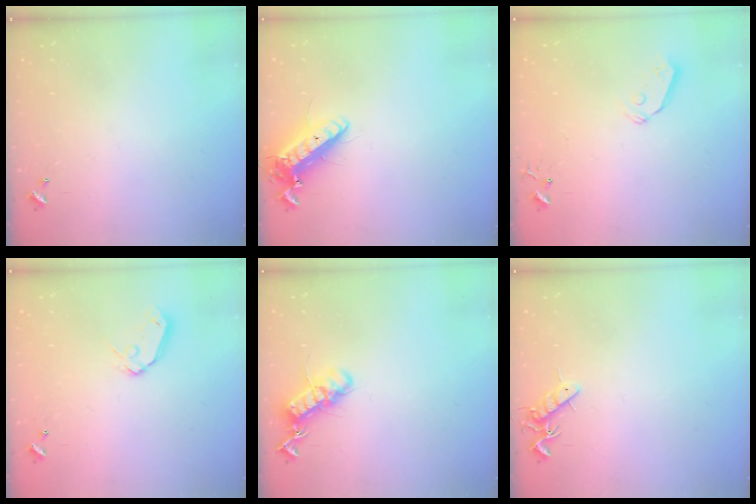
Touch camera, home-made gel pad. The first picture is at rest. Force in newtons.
{"total": 14.5, "press": 14.2, "slide": 2.9}
{"total": 6.4, "press": 6.4, "slide": 0.6}
{"total": 8.0, "press": 8.0, "slide": 1.0}
{"total": 13.3, "press": 13.3, "slide": 0.9}
{"total": 7.6, "press": 7.5, "slide": 0.8}